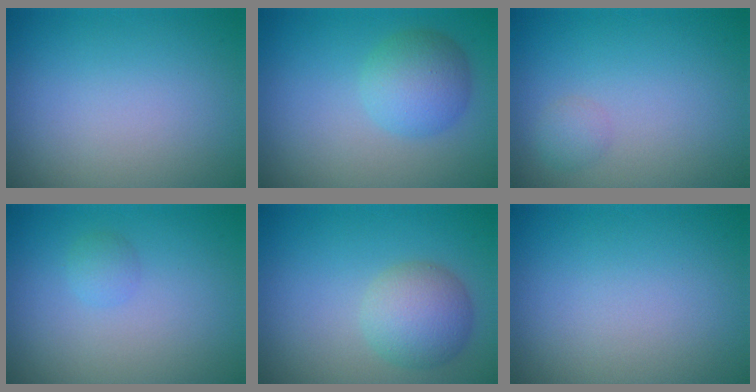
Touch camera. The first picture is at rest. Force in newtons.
{"total": 3.8, "press": 3.8, "slide": 0.1}
{"total": 1.0, "press": 1.0, "slide": 0.0}
{"total": 0.9, "press": 0.8, "slide": 0.1}
{"total": 4.0, "press": 4.0, "slide": 0.2}
{"total": 0.0}